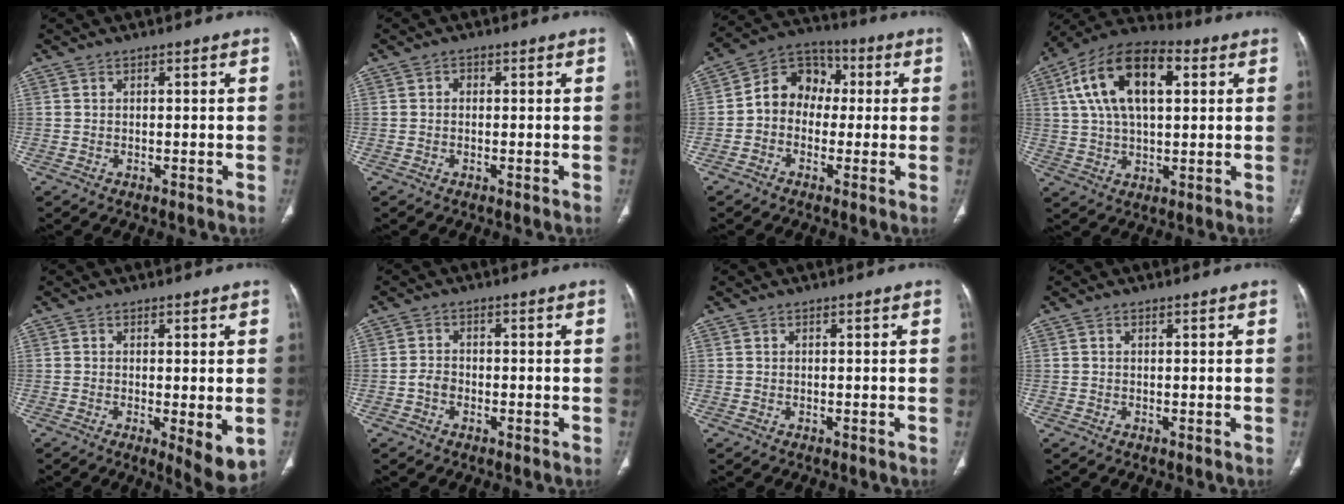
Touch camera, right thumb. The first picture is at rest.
{"total": 0.9, "force": [0.0, 0.8, 0.5], "torque": [-0.003, 0.003, -0.005]}
{"total": 9.9, "force": [-0.1, 8.3, 5.4], "torque": [-0.057, 0.036, -0.018]}
{"total": 18.0, "force": [5.2, 9.5, 14.3], "torque": [-0.245, 0.017, 0.083]}
{"total": 6.2, "force": [-1.1, 1.8, 5.8], "torque": [-0.085, -0.021, -0.014]}
{"total": 2.1, "force": [-0.9, 1.6, 1.0], "torque": [-0.011, 0.011, -0.020]}
{"total": 0.0}
{"total": 0.0}